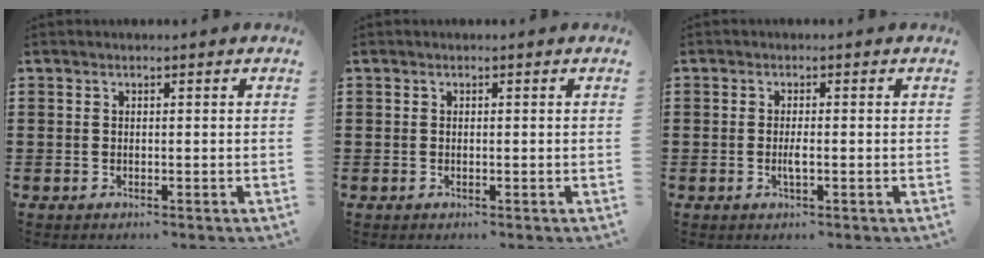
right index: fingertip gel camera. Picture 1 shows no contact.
{"total": 0.0}
{"total": 1.9, "force": [-0.5, 0.3, 1.8], "torque": [-0.040, -0.004, -0.010]}